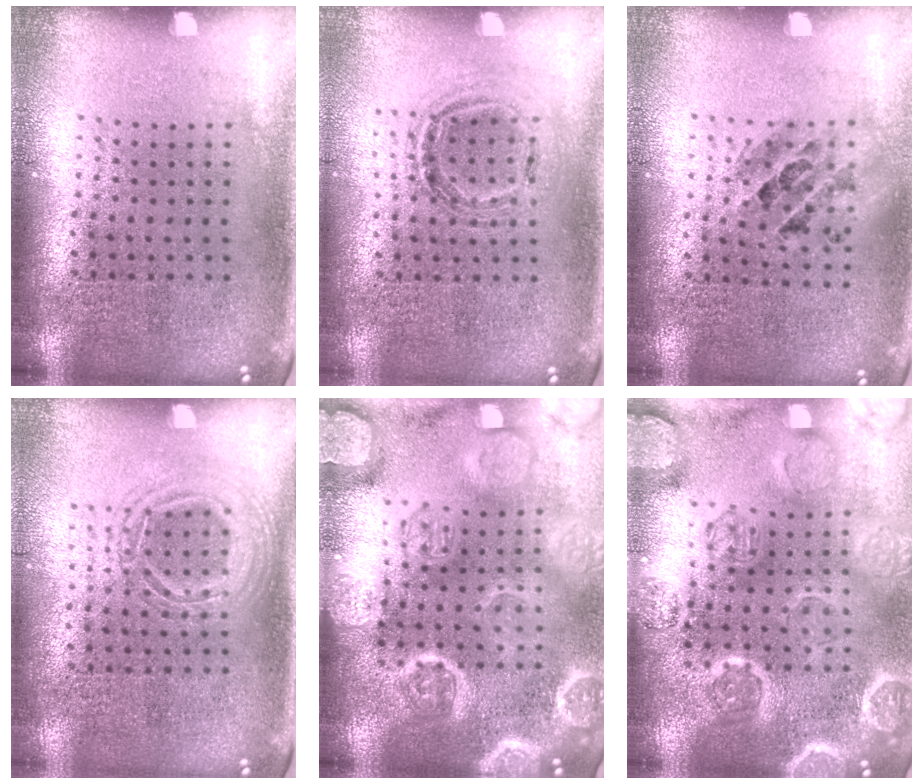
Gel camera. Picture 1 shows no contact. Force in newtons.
{"total": 1.0, "press": 0.9, "slide": 0.3}
{"total": 1.2, "press": 1.1, "slide": 0.4}
{"total": 1.3, "press": 1.3, "slide": 0.4}
{"total": 6.3, "press": 6.2, "slide": 0.8}
{"total": 3.5, "press": 3.4, "slide": 0.8}